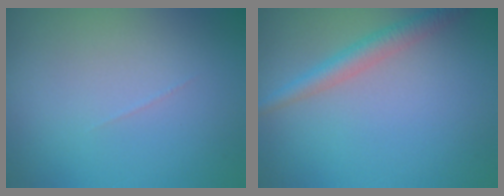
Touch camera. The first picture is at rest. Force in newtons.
{"total": 2.4, "press": 2.4, "slide": 0.1}